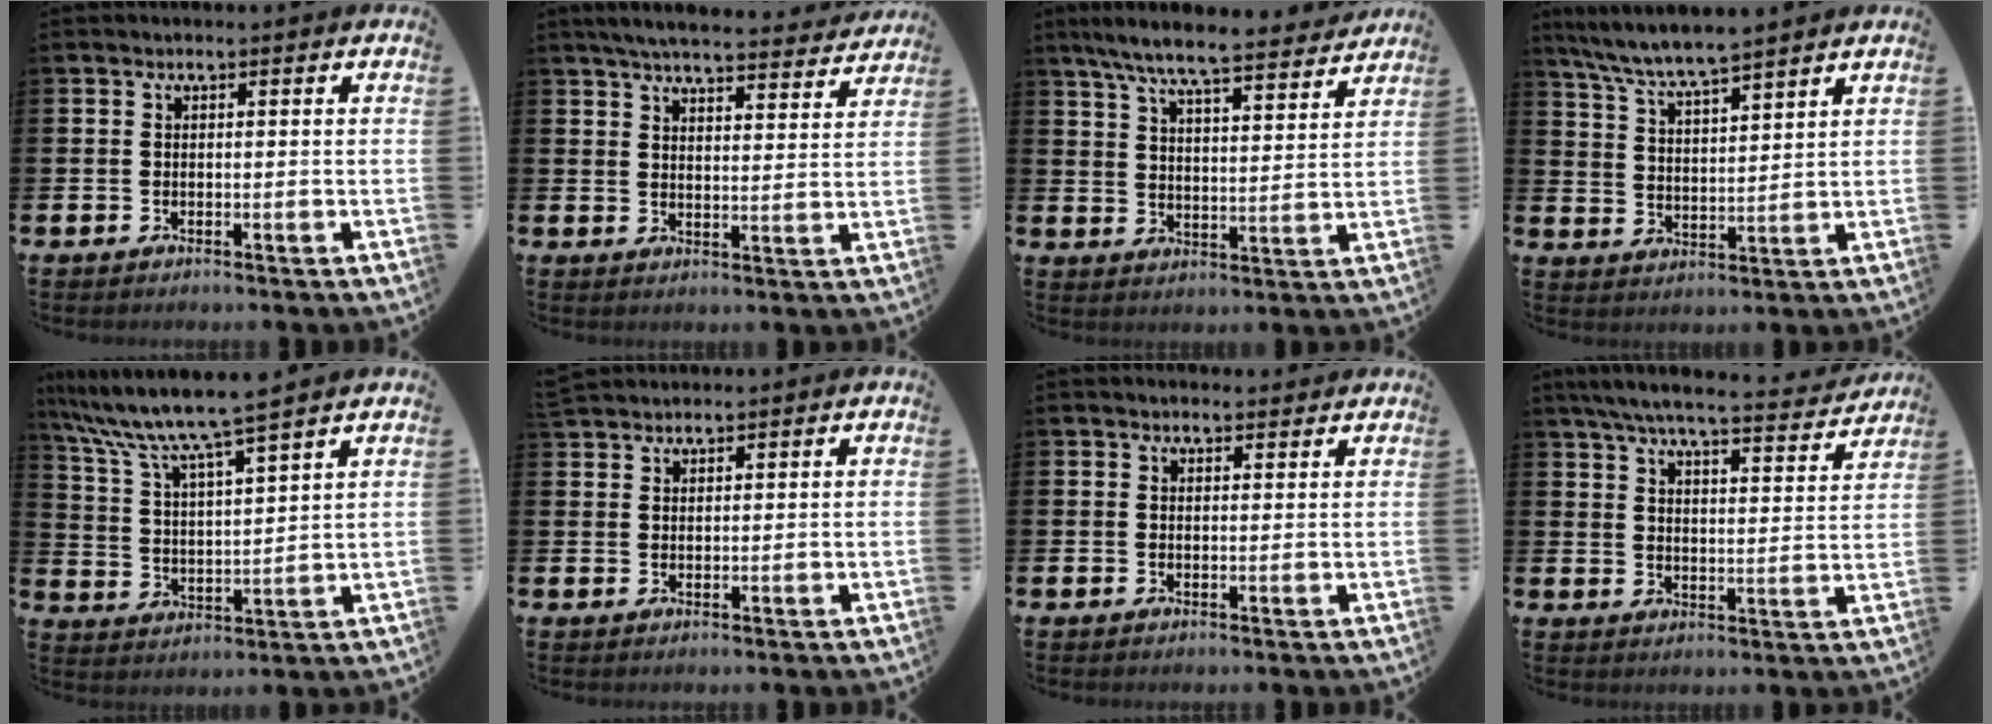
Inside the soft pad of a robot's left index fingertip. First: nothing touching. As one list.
[{"total": 5.7, "force": [5.4, 0.5, 1.4], "torque": [-0.044, -0.034, 0.097]}, {"total": 8.0, "force": [7.4, 0.6, 2.9], "torque": [-0.079, -0.046, 0.129]}, {"total": 6.4, "force": [6.2, -0.1, 1.4], "torque": [-0.055, -0.034, 0.110]}, {"total": 8.0, "force": [7.3, 0.0, 3.2], "torque": [-0.089, -0.048, 0.123]}, {"total": 2.0, "force": [1.9, 0.4, 0.0], "torque": [0.012, -0.008, 0.033]}, {"total": 1.4, "force": [1.4, 0.3, 0.2], "torque": [0.011, -0.006, 0.022]}, {"total": 7.0, "force": [6.4, 0.9, 2.7], "torque": [-0.064, -0.043, 0.109]}]